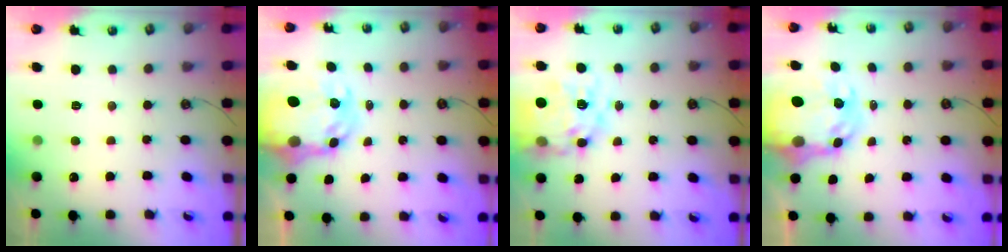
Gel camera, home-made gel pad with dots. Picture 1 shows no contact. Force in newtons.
{"total": 9.7, "press": 9.6, "slide": 0.9}
{"total": 17.3, "press": 17.3, "slide": 1.6}
{"total": 9.7, "press": 9.6, "slide": 0.9}